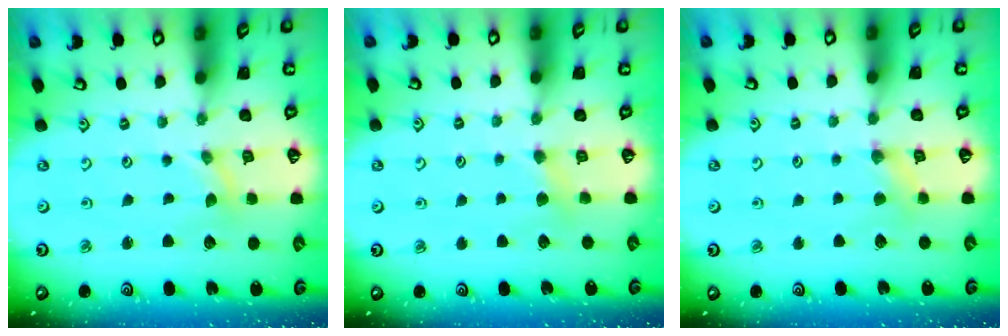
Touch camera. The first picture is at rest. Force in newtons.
{"total": 3.0, "press": 3.0, "slide": 0.4}
{"total": 2.8, "press": 2.8, "slide": 0.4}